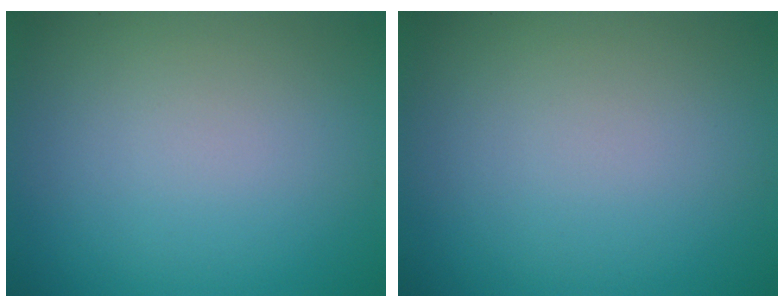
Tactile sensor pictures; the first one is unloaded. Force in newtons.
{"total": 0.0}